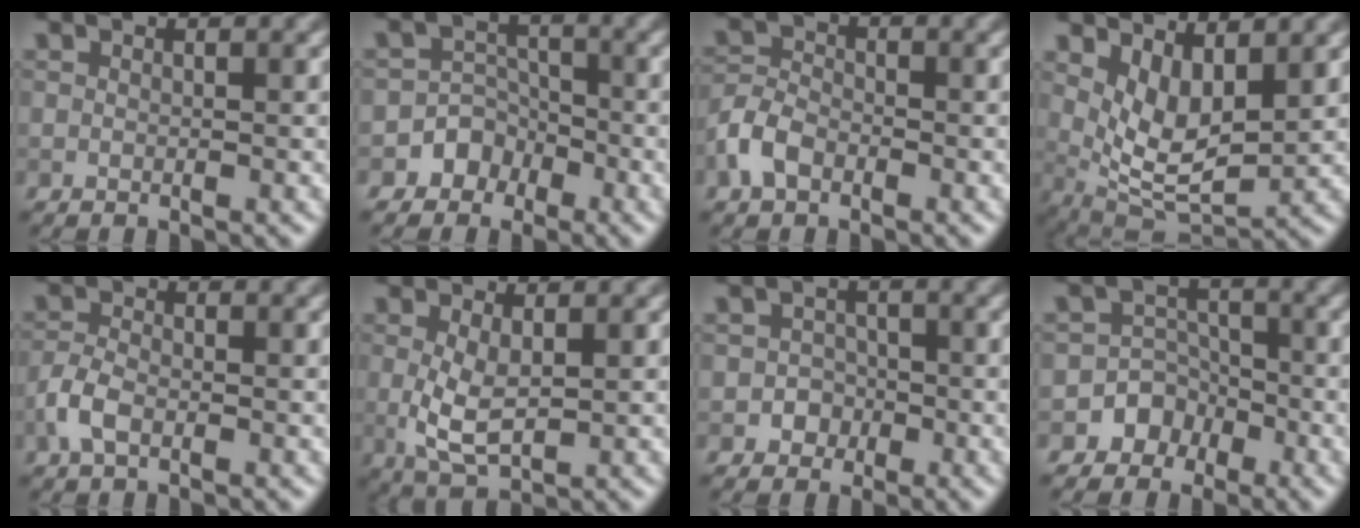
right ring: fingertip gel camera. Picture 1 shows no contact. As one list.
[{"total": 3.5, "force": [-2.0, 2.8, 0.2], "torque": [0.038, 0.013, -0.047]}, {"total": 3.2, "force": [-1.7, 2.0, 1.7], "torque": [-0.036, 0.005, -0.044]}, {"total": 5.5, "force": [2.1, 2.5, 4.4], "torque": [-0.090, -0.020, 0.045]}, {"total": 2.6, "force": [-1.1, 1.4, 1.9], "torque": [-0.043, 0.002, -0.030]}, {"total": 3.5, "force": [0.4, 1.5, 3.2], "torque": [-0.070, -0.004, 0.011]}, {"total": 1.9, "force": [-0.7, 1.8, 0.3], "torque": [0.010, 0.004, -0.015]}, {"total": 4.3, "force": [-2.3, 3.6, 0.2], "torque": [0.037, 0.010, -0.055]}]